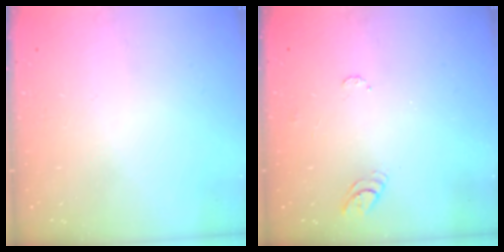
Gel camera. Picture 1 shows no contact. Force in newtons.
{"total": 6.3, "press": 6.3, "slide": 0.6}